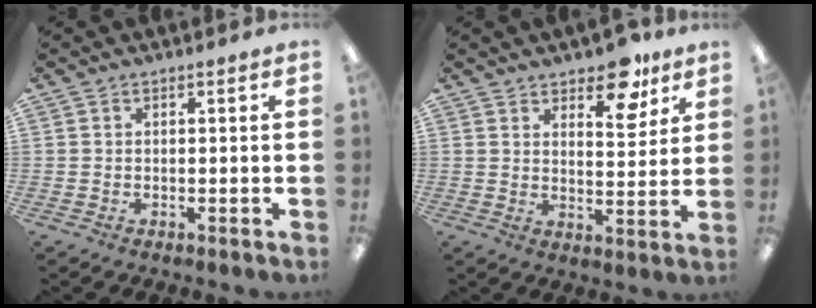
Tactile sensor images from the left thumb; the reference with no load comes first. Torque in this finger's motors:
{"motor_torque": [0.60, 0.76, -0.16, 0.05, 0.02]}